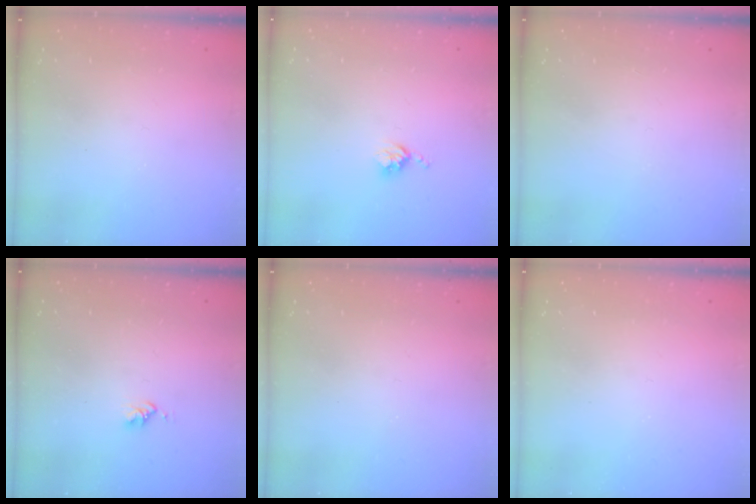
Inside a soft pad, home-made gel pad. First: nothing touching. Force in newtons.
{"total": 3.5, "press": 3.5, "slide": 0.4}
{"total": 0.0}
{"total": 2.6, "press": 2.6, "slide": 0.4}
{"total": 0.0}
{"total": 0.0}